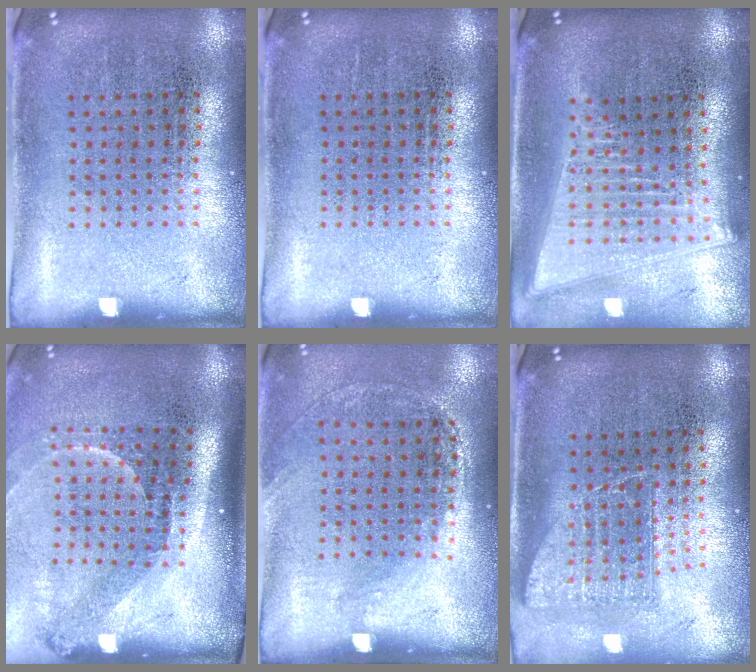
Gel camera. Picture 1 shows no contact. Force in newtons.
{"total": 0.0}
{"total": 2.1, "press": 1.8, "slide": 1.1}
{"total": 2.2, "press": 1.5, "slide": 1.6}
{"total": 1.3, "press": 0.9, "slide": 0.9}
{"total": 1.4, "press": 1.1, "slide": 0.9}